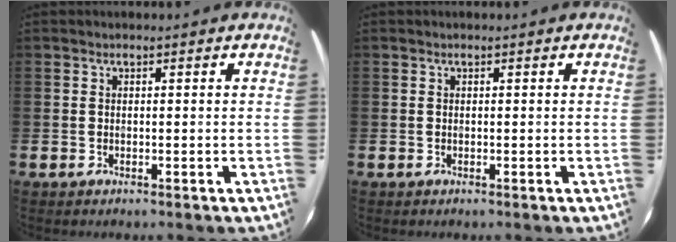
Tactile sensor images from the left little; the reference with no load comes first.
{"total": 0.0}